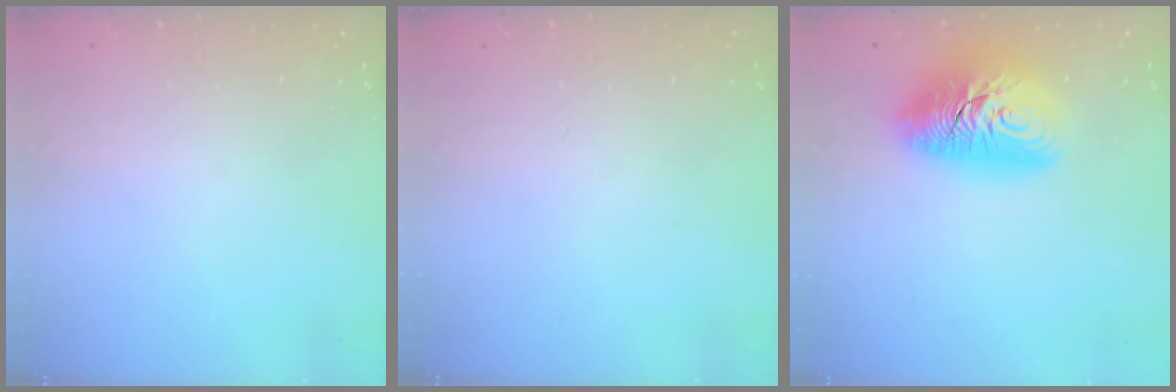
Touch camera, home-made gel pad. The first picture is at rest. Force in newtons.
{"total": 0.0}
{"total": 17.3, "press": 17.2, "slide": 1.5}